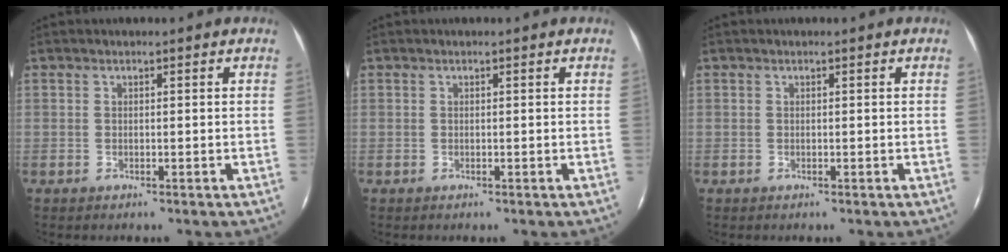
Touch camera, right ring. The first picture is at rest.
{"total": 0.0}
{"total": 0.0}